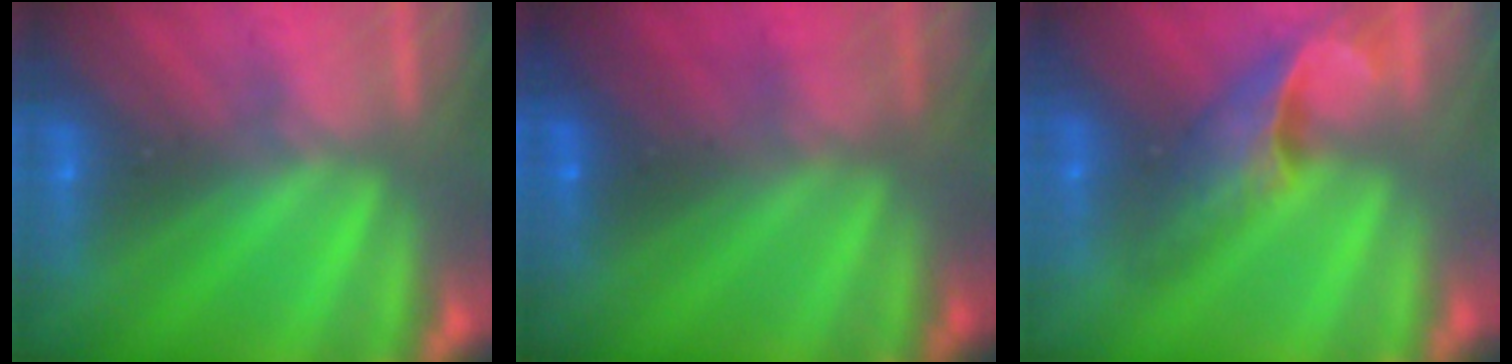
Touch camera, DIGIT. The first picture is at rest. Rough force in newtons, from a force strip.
{"total": 2.9}
{"total": 4.6}